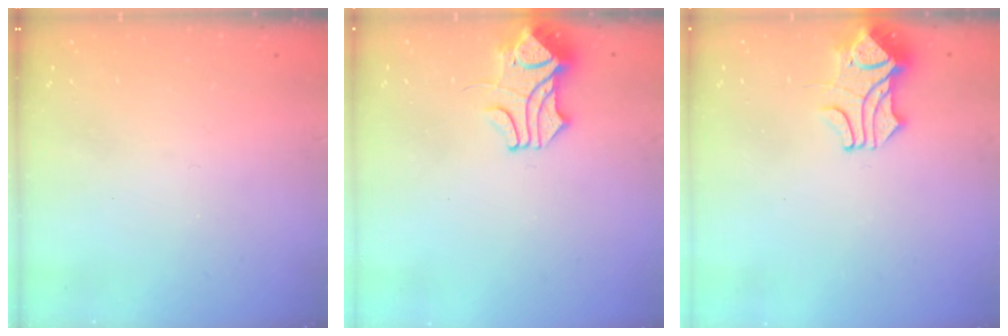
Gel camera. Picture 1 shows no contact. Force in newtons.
{"total": 1.8, "press": 1.7, "slide": 0.7}
{"total": 1.6, "press": 1.2, "slide": 1.0}